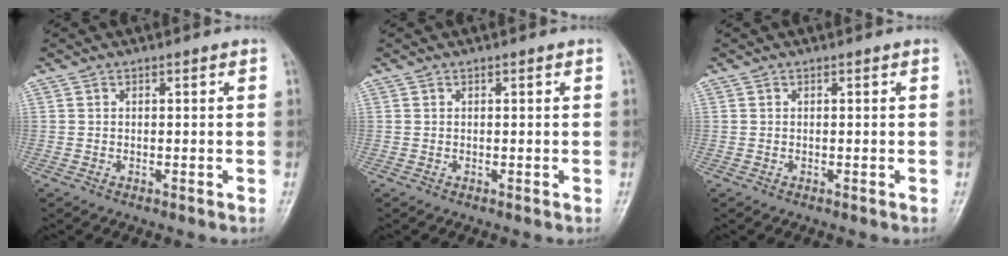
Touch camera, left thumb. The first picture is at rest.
{"total": 0.0}
{"total": 0.0}